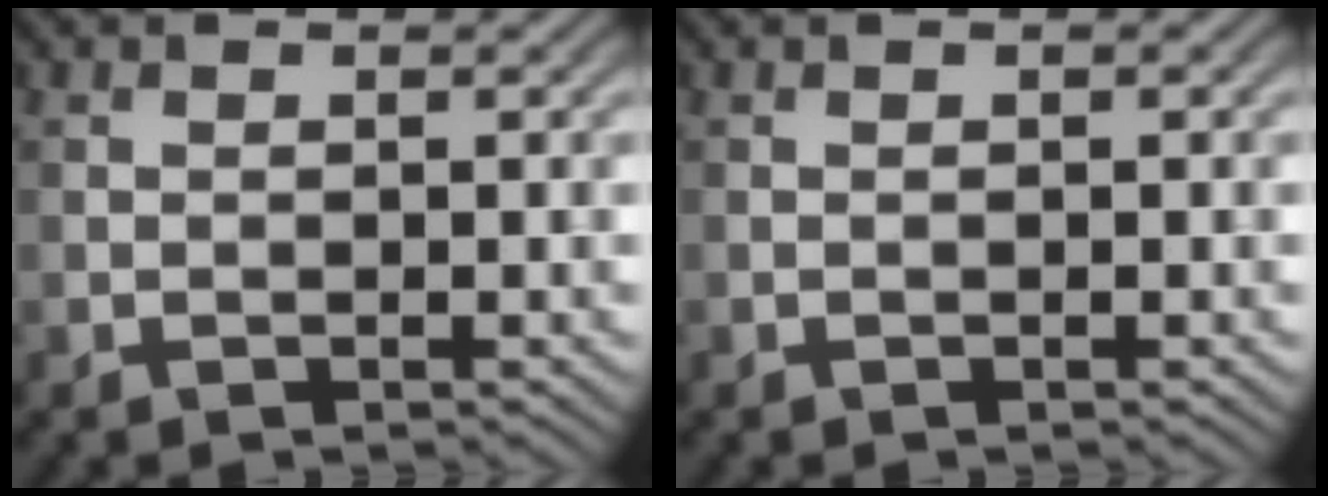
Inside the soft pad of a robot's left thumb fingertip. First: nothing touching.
{"total": 0.6, "force": [0.0, 0.0, 0.6], "torque": [-0.010, 0.002, -0.001]}